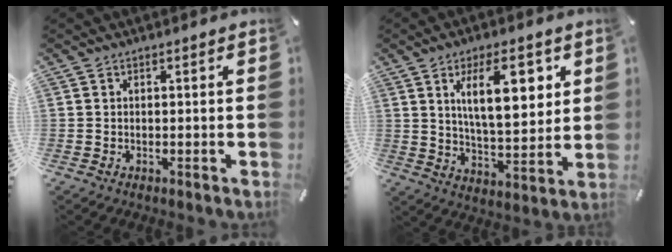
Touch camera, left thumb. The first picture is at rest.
{"total": 14.9, "force": [6.3, 6.3, 12.0], "torque": [-0.186, -0.011, 0.102]}